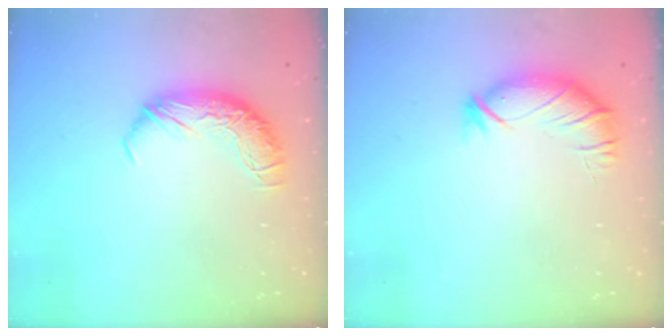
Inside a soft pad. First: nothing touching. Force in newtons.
{"total": 3.2, "press": 2.5, "slide": 1.9}